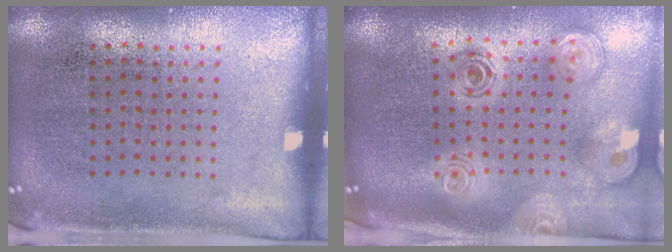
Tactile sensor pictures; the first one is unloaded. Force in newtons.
{"total": 2.7, "press": 1.9, "slide": 1.9}